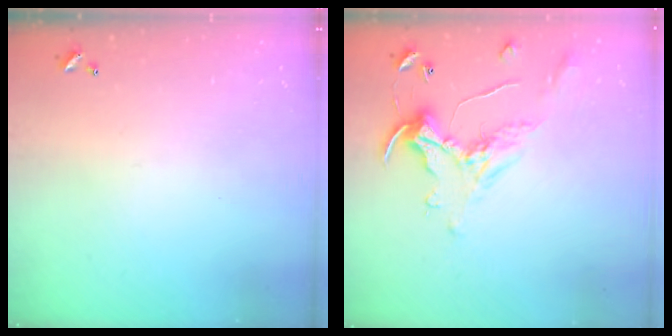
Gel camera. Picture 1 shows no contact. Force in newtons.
{"total": 1.1, "press": 0.8, "slide": 0.9}